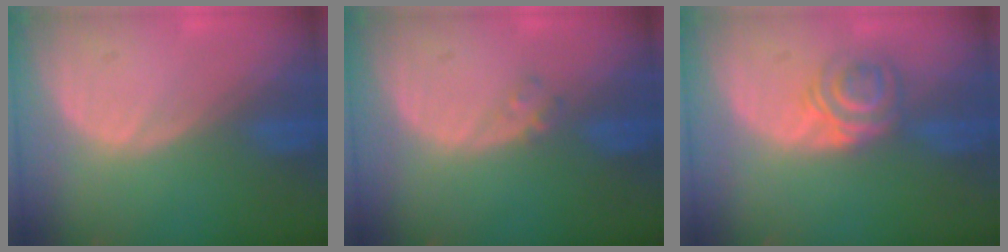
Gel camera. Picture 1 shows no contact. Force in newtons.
{"total": 1.2, "press": 1.2, "slide": 0.2}
{"total": 5.9, "press": 4.8, "slide": 3.4}